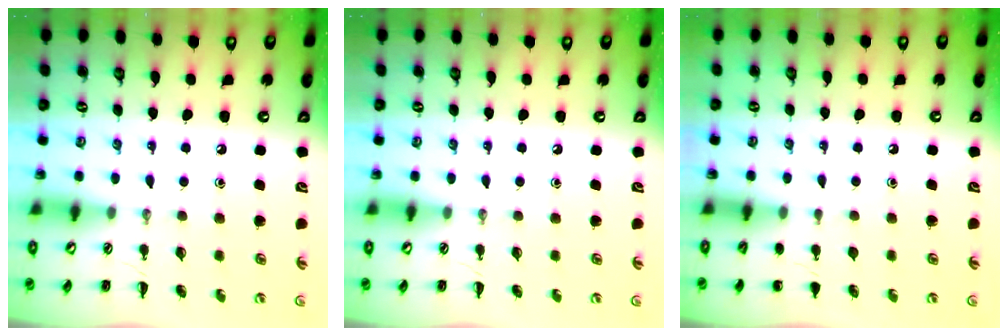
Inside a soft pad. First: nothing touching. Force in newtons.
{"total": 0.0}
{"total": 1.2, "press": 1.2, "slide": 0.1}